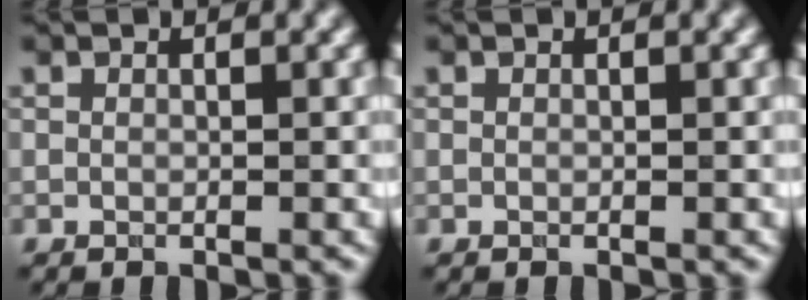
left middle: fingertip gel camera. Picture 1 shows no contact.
{"total": 0.0}